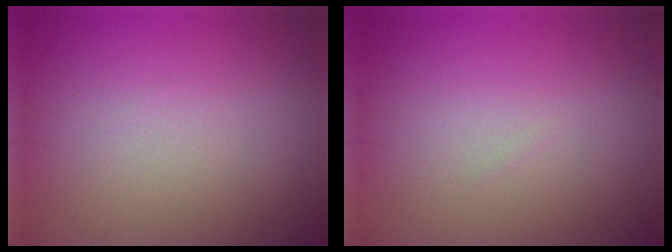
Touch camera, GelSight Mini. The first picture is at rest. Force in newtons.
{"total": 0.0}